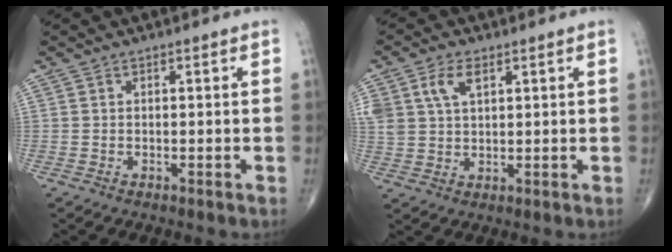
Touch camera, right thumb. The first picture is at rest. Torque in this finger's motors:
{"motor_torque": [0.90, 1.12, 0.53, 0.33, 0.02]}